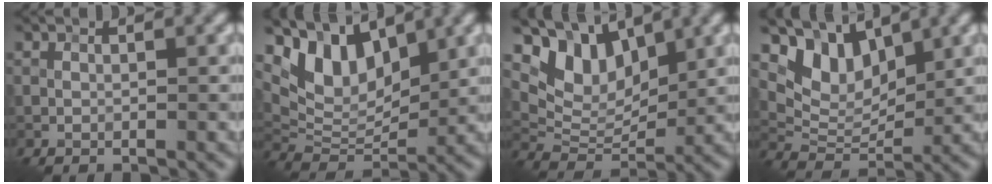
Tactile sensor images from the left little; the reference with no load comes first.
{"total": 7.7, "force": [4.4, 4.2, 4.7], "torque": [-0.085, -0.001, 0.079]}
{"total": 7.2, "force": [4.2, 4.2, 4.0], "torque": [-0.071, -0.006, 0.073]}
{"total": 6.1, "force": [4.0, 3.5, 3.1], "torque": [-0.059, -0.009, 0.070]}